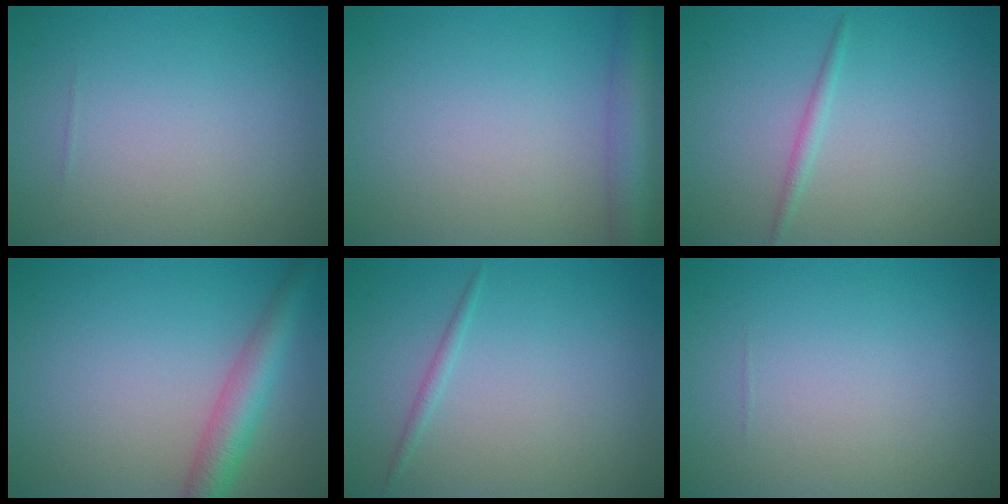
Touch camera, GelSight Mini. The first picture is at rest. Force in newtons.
{"total": 4.6, "press": 4.6, "slide": 0.1}
{"total": 1.0, "press": 1.0, "slide": 0.0}
{"total": 4.1, "press": 4.1, "slide": 0.1}
{"total": 0.8, "press": 0.8, "slide": 0.0}
{"total": 0.0}